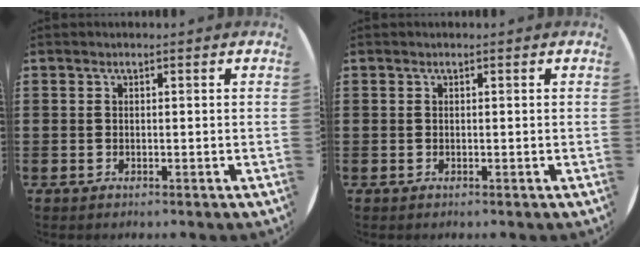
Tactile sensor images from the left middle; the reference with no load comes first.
{"total": 0.0}